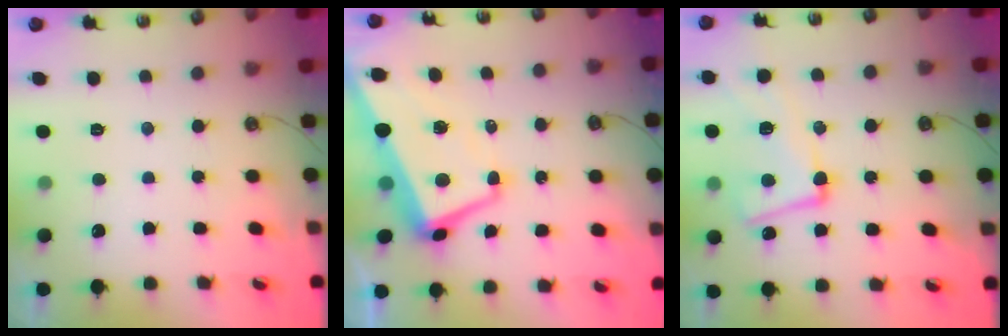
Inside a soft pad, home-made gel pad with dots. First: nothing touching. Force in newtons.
{"total": 4.9, "press": 4.7, "slide": 1.2}
{"total": 9.4, "press": 9.2, "slide": 2.1}